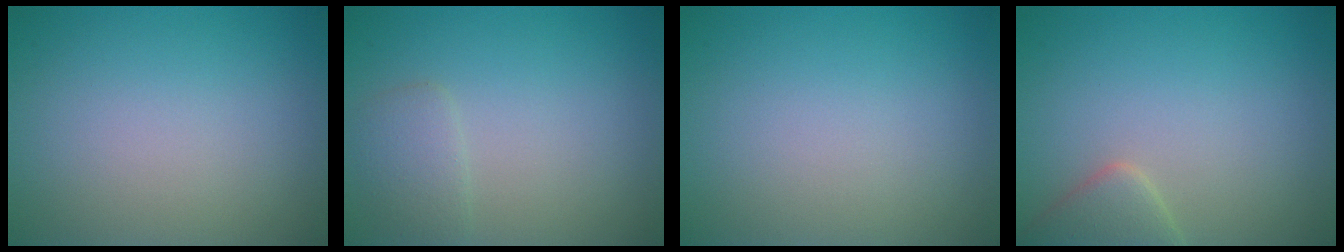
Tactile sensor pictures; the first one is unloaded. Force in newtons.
{"total": 1.7, "press": 1.7, "slide": 0.1}
{"total": 0.0}
{"total": 2.7, "press": 2.7, "slide": 0.2}